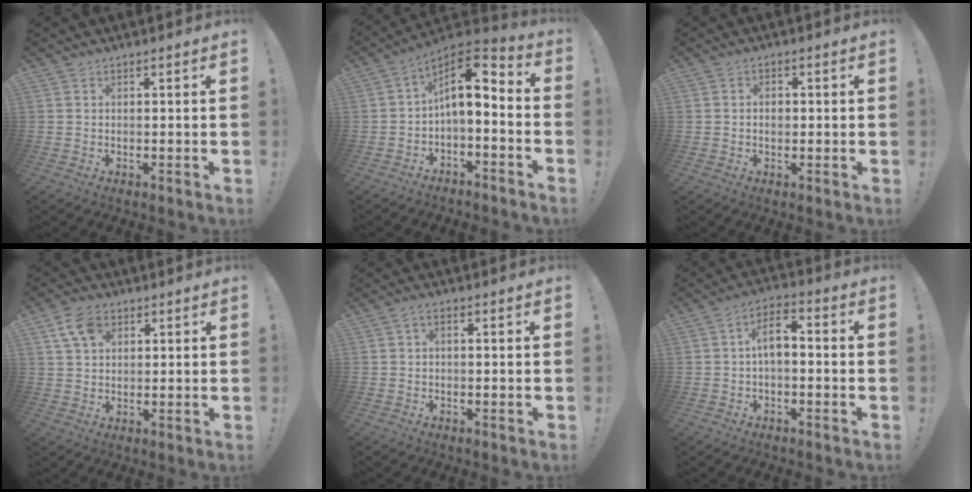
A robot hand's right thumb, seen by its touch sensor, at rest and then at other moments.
{"total": 8.4, "force": [0.5, 4.0, 7.4], "torque": [-0.118, -0.004, 0.009]}
{"total": 2.0, "force": [-0.4, 1.7, 1.1], "torque": [-0.011, 0.003, -0.010]}
{"total": 8.0, "force": [3.8, 5.8, 3.9], "torque": [-0.067, -0.004, 0.076]}
{"total": 1.9, "force": [-0.4, 0.6, 1.7], "torque": [-0.035, 0.006, -0.007]}
{"total": 7.1, "force": [-0.2, 3.5, 6.2], "torque": [-0.104, 0.010, -0.001]}